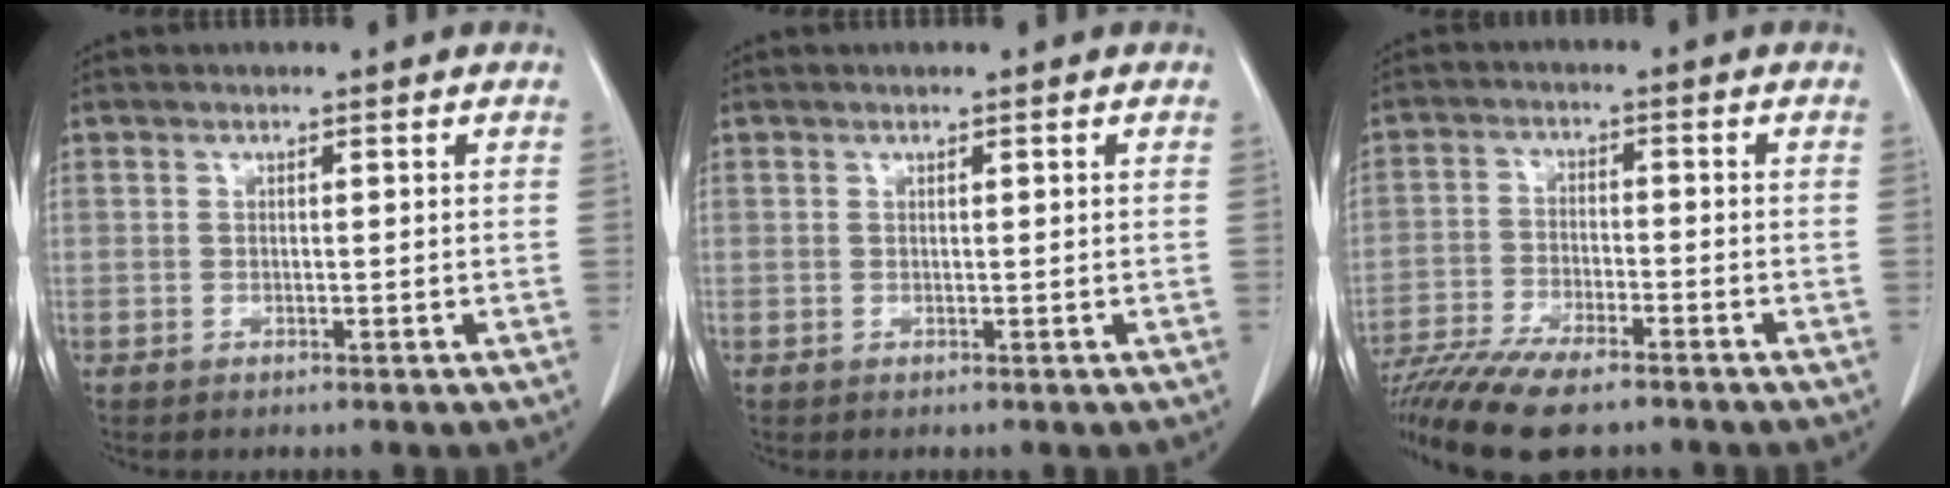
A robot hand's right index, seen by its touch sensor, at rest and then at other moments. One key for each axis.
{"total": 0.0}
{"total": 16.2, "fx": -12.9, "fy": 3.7, "fz": 9.0, "tx": -0.190, "ty": -0.027, "tz": -0.220}